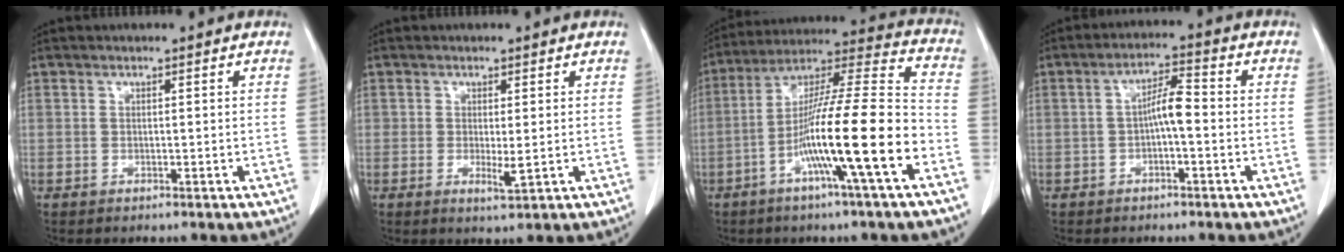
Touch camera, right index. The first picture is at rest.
{"total": 2.4, "force": [-0.3, 0.5, 2.3], "torque": [-0.038, -0.007, -0.003]}
{"total": 17.9, "force": [-6.5, -0.2, 16.7], "torque": [-0.292, 0.000, -0.120]}
{"total": 4.6, "force": [-0.6, 0.9, 4.5], "torque": [-0.079, 0.016, -0.010]}